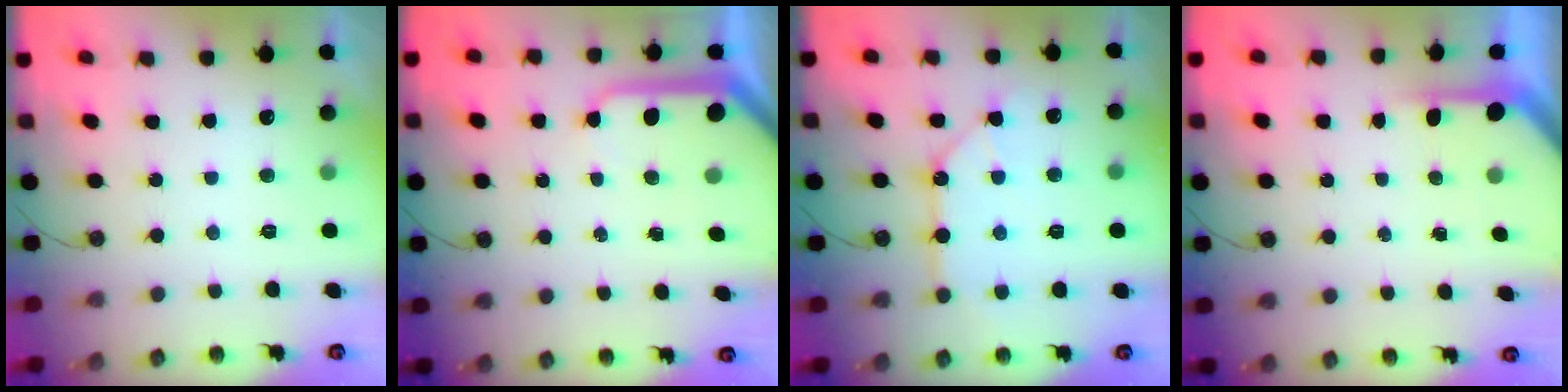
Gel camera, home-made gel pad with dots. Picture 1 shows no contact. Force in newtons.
{"total": 9.6, "press": 9.5, "slide": 1.1}
{"total": 10.4, "press": 10.3, "slide": 1.2}
{"total": 3.7, "press": 3.7, "slide": 0.2}